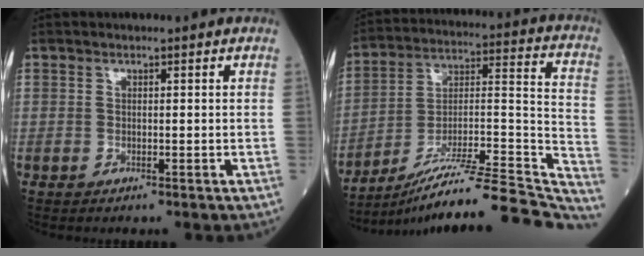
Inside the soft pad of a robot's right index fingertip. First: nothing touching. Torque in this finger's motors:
{"motor_torque": [-0.19, -0.36, 0.20, 0.07]}